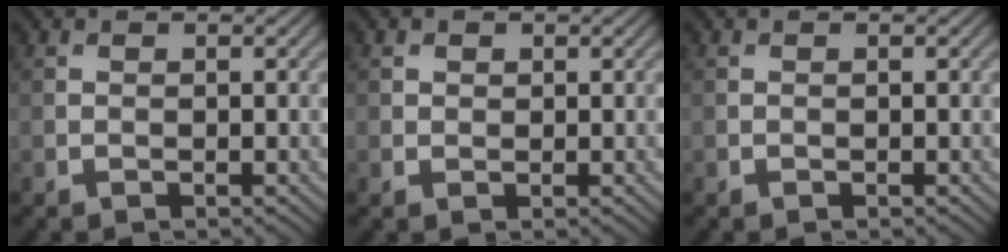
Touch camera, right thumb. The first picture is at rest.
{"total": 0.9, "force": [0.5, 0.7, 0.2], "torque": [-0.004, -0.001, 0.008]}
{"total": 0.0}